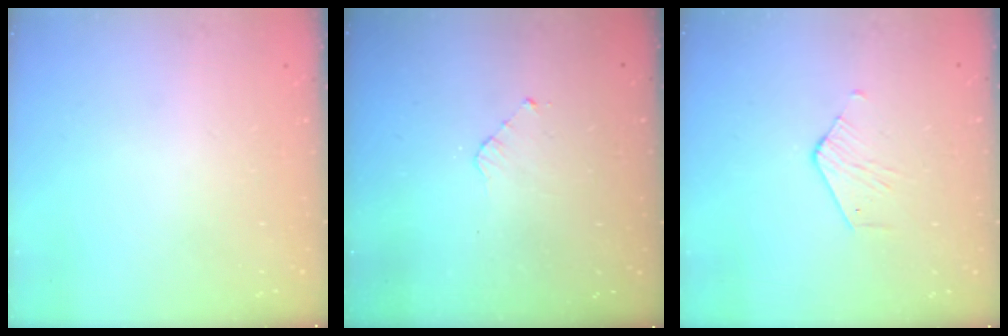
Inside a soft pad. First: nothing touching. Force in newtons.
{"total": 2.8, "press": 2.8, "slide": 0.2}
{"total": 2.5, "press": 2.5, "slide": 0.2}